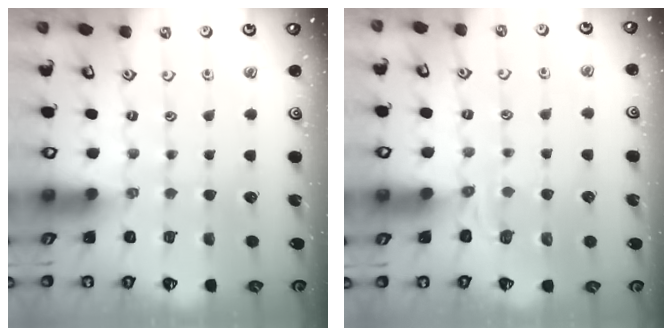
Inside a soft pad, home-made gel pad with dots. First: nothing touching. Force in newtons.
{"total": 4.3, "press": 3.8, "slide": 2.0}